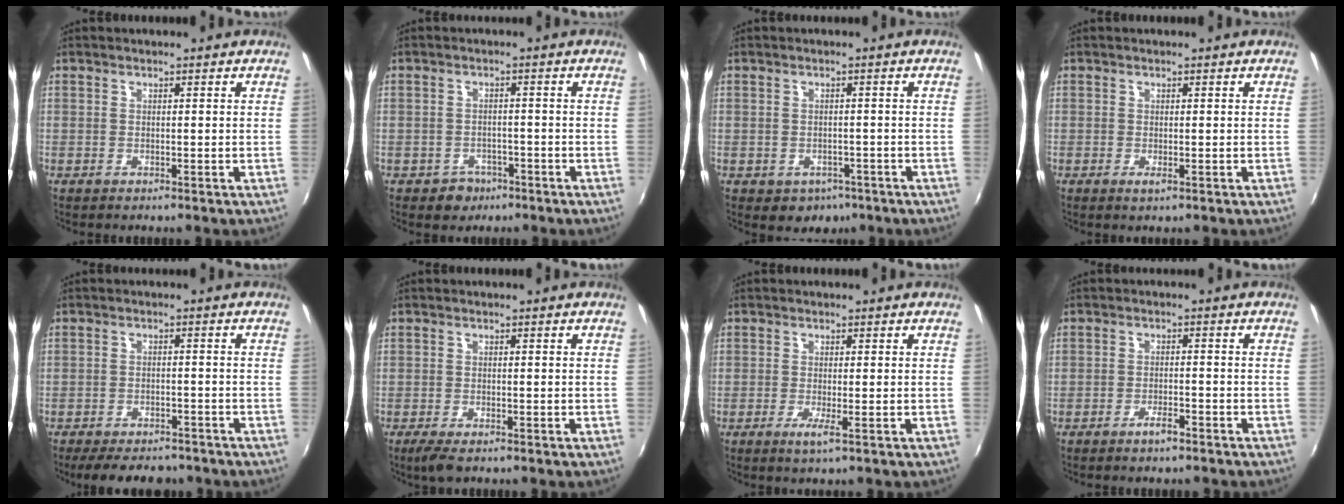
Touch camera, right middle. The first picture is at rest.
{"total": 4.1, "force": [-2.4, 3.2, 0.6], "torque": [-0.025, 0.004, -0.030]}
{"total": 4.7, "force": [-2.4, 3.7, 1.6], "torque": [-0.041, -0.008, -0.024]}
{"total": 0.9, "force": [-0.3, 0.1, 0.9], "torque": [-0.016, -0.004, -0.006]}
{"total": 10.6, "force": [-8.7, 4.0, 4.6], "torque": [-0.102, -0.018, -0.127]}
{"total": 3.1, "force": [-2.1, 0.8, 2.2], "torque": [-0.046, -0.014, -0.037]}
{"total": 2.0, "force": [-0.8, -0.3, 1.8], "torque": [-0.039, -0.009, -0.017]}
{"total": 2.6, "force": [-2.1, 0.6, 1.4], "torque": [-0.036, -0.001, -0.037]}